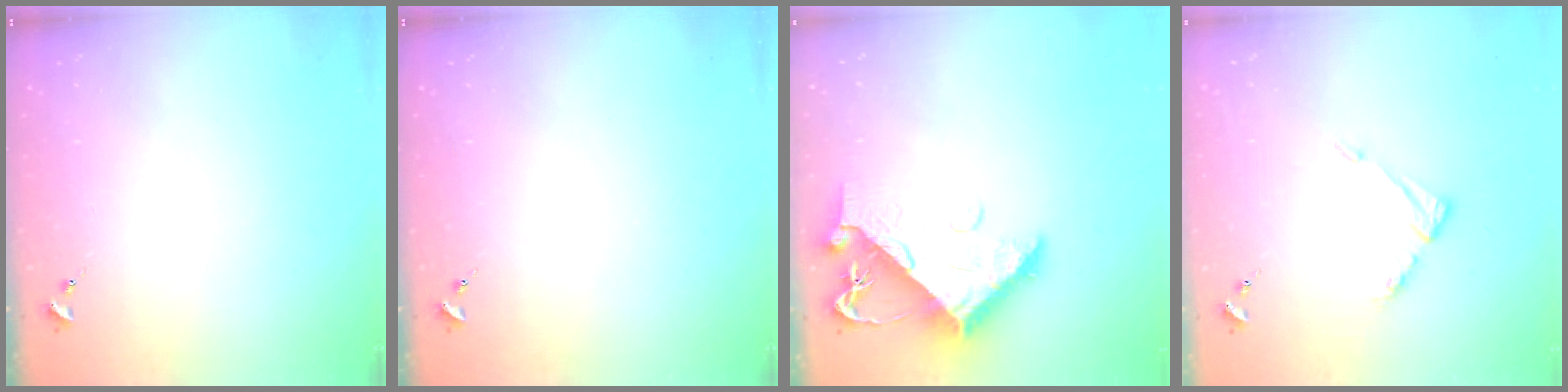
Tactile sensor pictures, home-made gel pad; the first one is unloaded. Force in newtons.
{"total": 0.0}
{"total": 12.6, "press": 12.5, "slide": 1.3}
{"total": 6.8, "press": 6.8, "slide": 0.5}